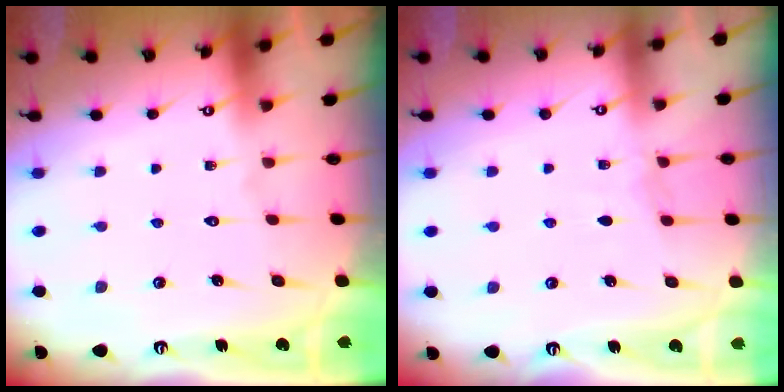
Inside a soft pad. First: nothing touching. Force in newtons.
{"total": 2.6, "press": 2.6, "slide": 0.4}